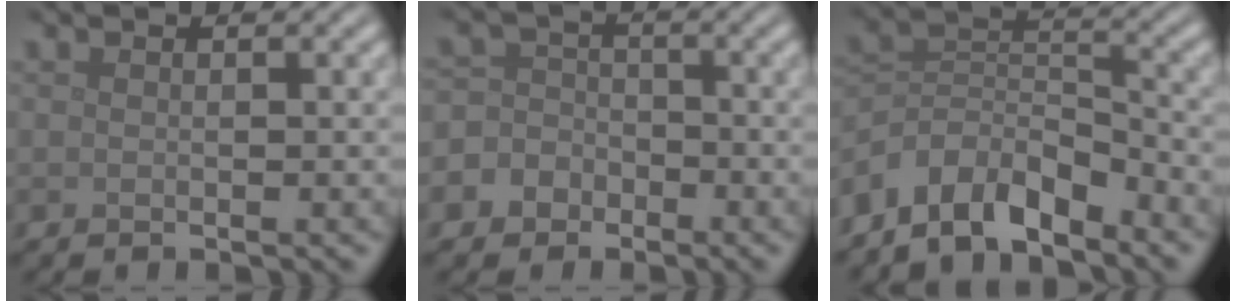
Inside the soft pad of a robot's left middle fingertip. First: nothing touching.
{"total": 5.6, "force": [-2.8, 4.8, 0.9], "torque": [-0.003, 0.003, -0.070]}
{"total": 6.3, "force": [-4.8, 2.8, 2.9], "torque": [-0.046, 0.000, -0.101]}